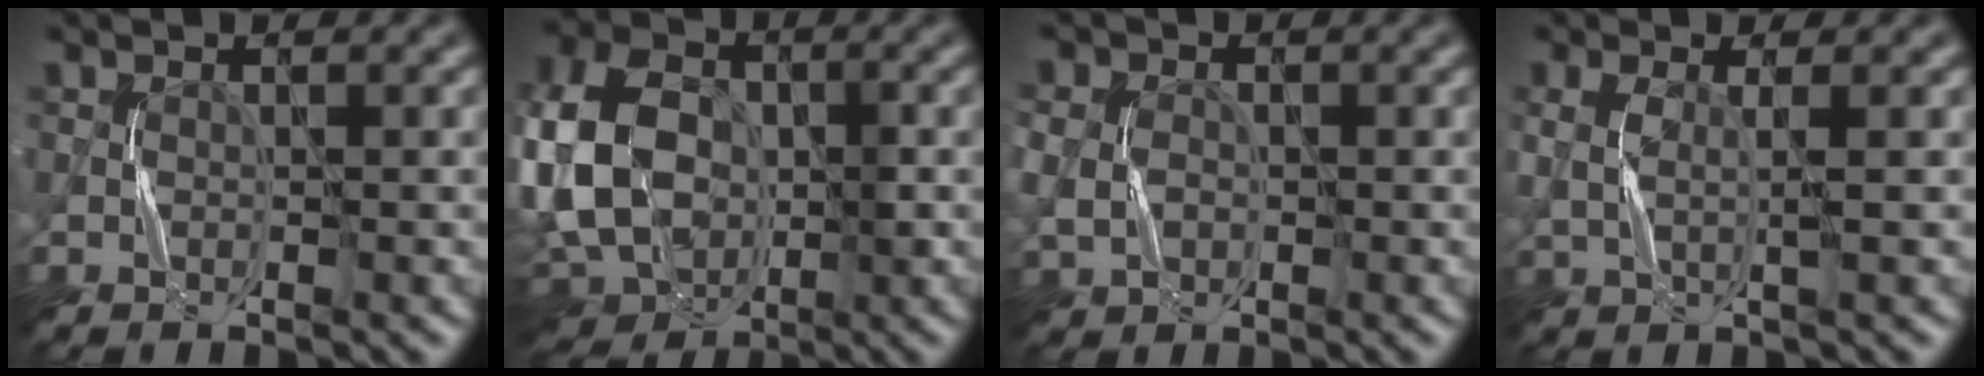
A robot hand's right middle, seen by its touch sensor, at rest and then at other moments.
{"total": 13.7, "force": [-1.5, 9.8, 9.5], "torque": [-0.198, 0.003, -0.021]}
{"total": 2.8, "force": [0.0, 2.4, 1.4], "torque": [-0.029, 0.002, 0.003]}
{"total": 1.7, "force": [0.5, 0.3, 1.6], "torque": [-0.031, -0.002, 0.012]}